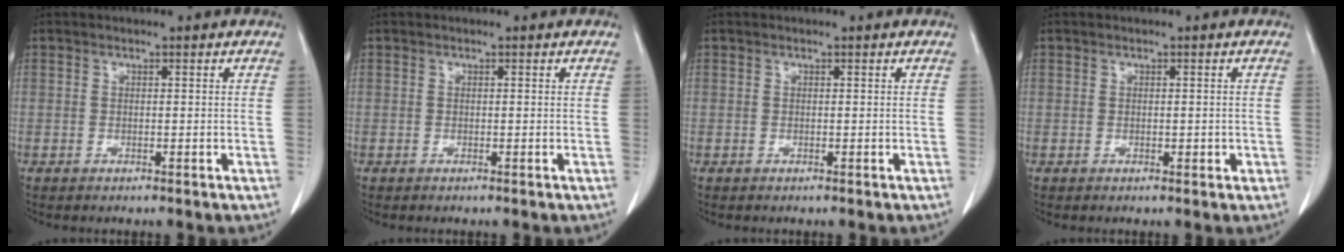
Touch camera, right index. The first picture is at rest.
{"total": 0.0}
{"total": 0.0}
{"total": 1.2, "force": [-0.3, 0.7, 0.9], "torque": [-0.012, 0.004, 0.001]}